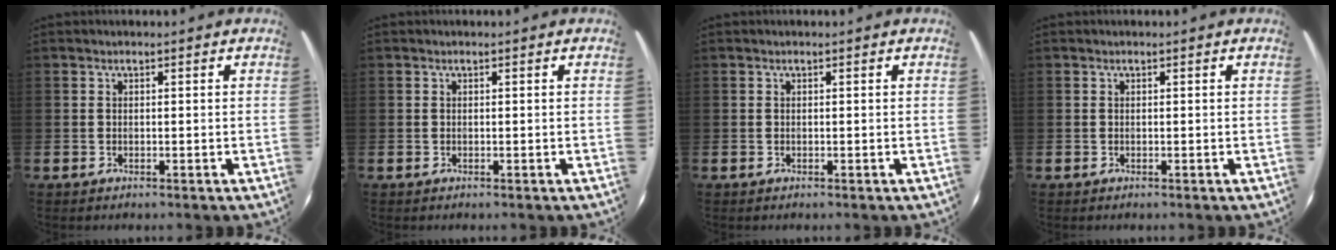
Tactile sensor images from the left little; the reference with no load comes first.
{"total": 0.0}
{"total": 0.0}
{"total": 0.0}